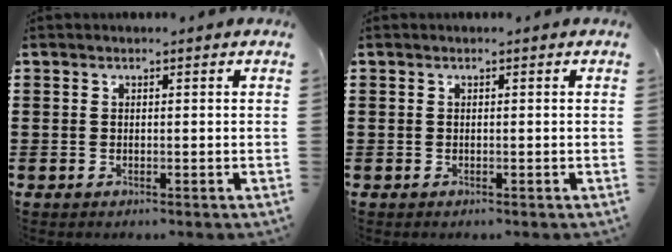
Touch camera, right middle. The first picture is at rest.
{"total": 0.0}